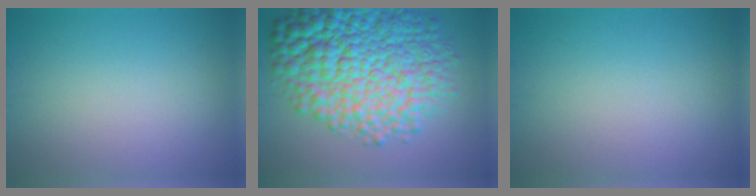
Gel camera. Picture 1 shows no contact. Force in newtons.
{"total": 13.8, "press": 13.8, "slide": 0.3}
{"total": 0.0}